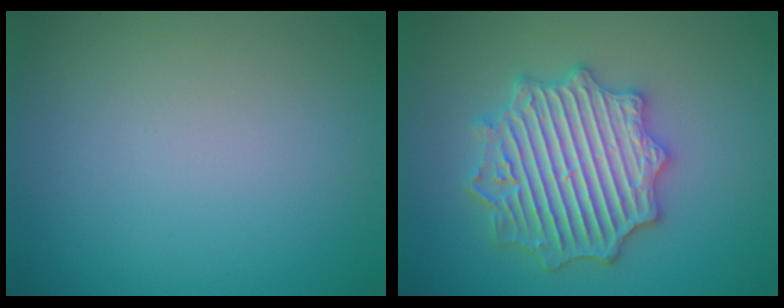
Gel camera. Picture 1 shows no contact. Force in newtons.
{"total": 6.2, "press": 6.1, "slide": 1.0}